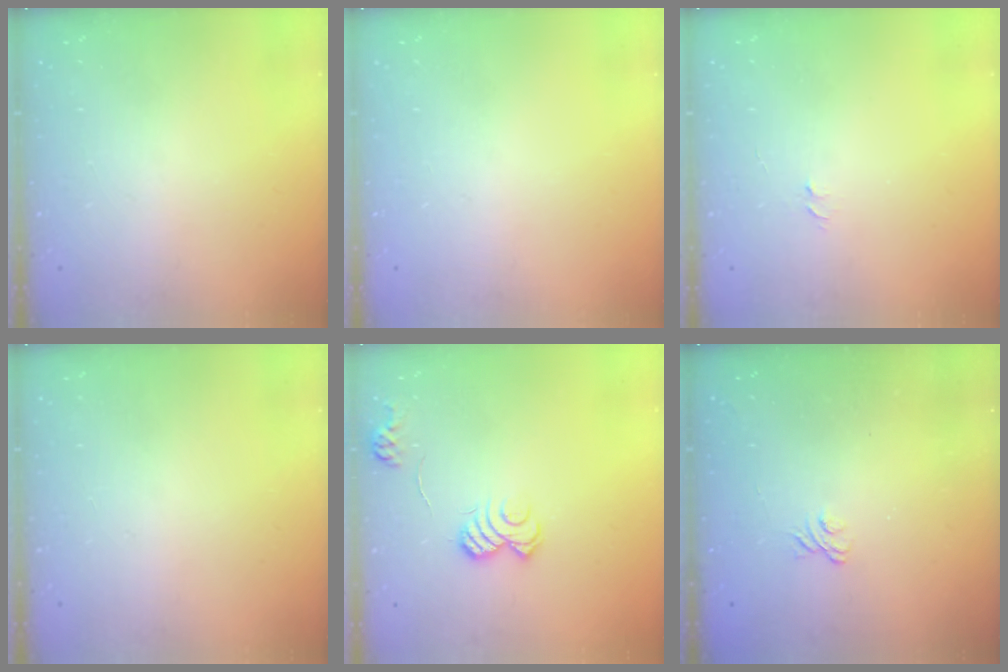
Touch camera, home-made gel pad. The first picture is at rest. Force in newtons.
{"total": 0.0}
{"total": 3.5, "press": 3.5, "slide": 0.3}
{"total": 0.0}
{"total": 9.8, "press": 9.7, "slide": 0.7}
{"total": 1.9, "press": 1.5, "slide": 1.1}